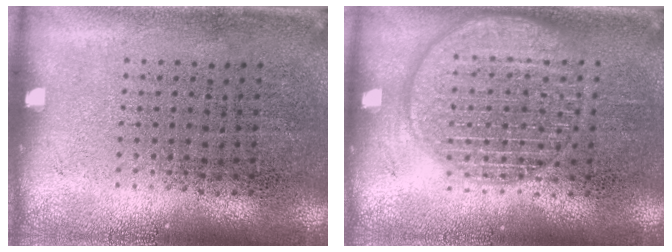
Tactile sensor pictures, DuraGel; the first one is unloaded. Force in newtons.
{"total": 1.8, "press": 1.8, "slide": 0.2}